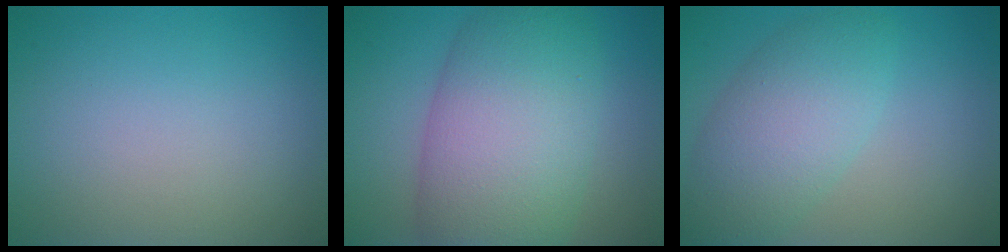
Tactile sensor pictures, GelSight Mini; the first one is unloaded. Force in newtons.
{"total": 11.0, "press": 11.0, "slide": 0.6}
{"total": 5.8, "press": 5.8, "slide": 0.3}